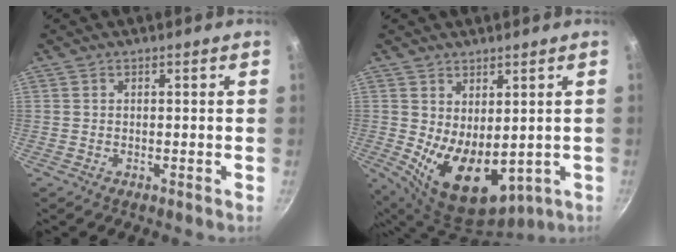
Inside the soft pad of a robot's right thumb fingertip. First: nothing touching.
{"total": 12.0, "force": [0.2, 7.2, 9.6], "torque": [-0.130, -0.035, 0.031]}